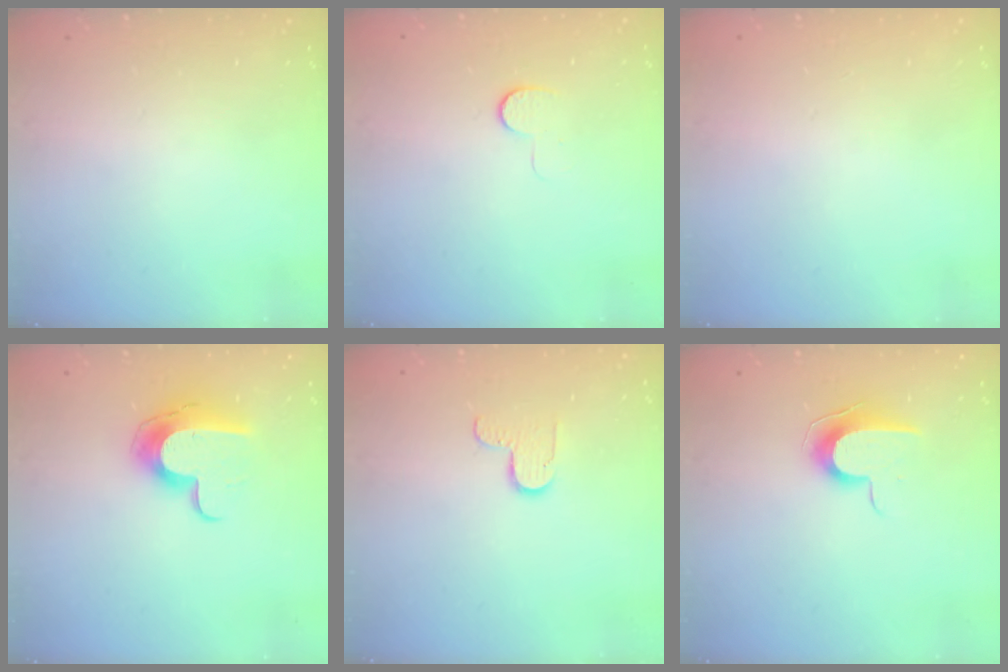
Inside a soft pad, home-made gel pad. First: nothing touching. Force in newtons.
{"total": 5.1, "press": 5.1, "slide": 0.5}
{"total": 0.6, "press": 0.6, "slide": 0.2}
{"total": 11.6, "press": 11.6, "slide": 0.2}
{"total": 5.5, "press": 5.5, "slide": 0.5}
{"total": 9.2, "press": 9.1, "slide": 1.0}